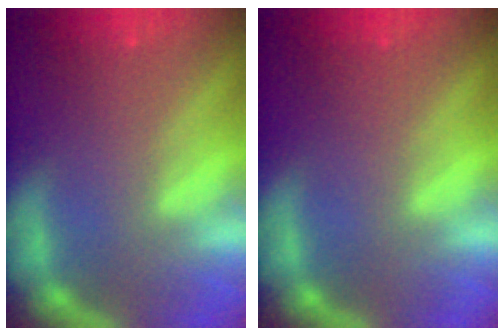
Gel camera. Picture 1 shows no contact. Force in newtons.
{"total": 0.0}